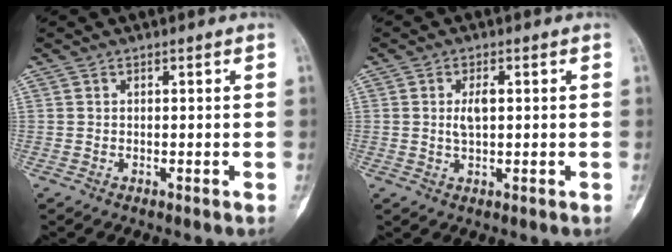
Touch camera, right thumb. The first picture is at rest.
{"total": 2.3, "force": [0.4, 1.1, 2.0], "torque": [-0.033, 0.000, 0.006]}